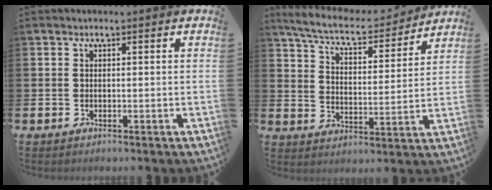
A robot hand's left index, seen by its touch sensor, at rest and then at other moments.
{"total": 7.7, "force": [7.2, 1.3, 2.6], "torque": [-0.080, -0.048, 0.122]}